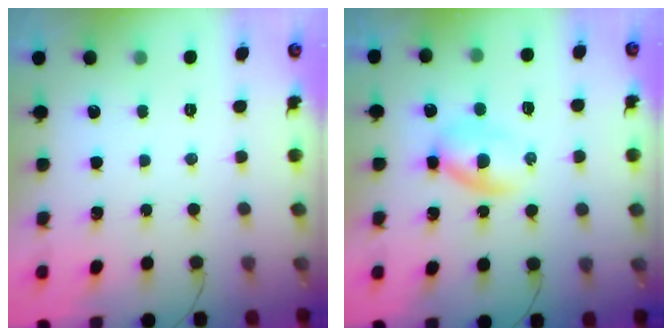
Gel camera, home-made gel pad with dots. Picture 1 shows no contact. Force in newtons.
{"total": 4.1, "press": 4.0, "slide": 1.1}